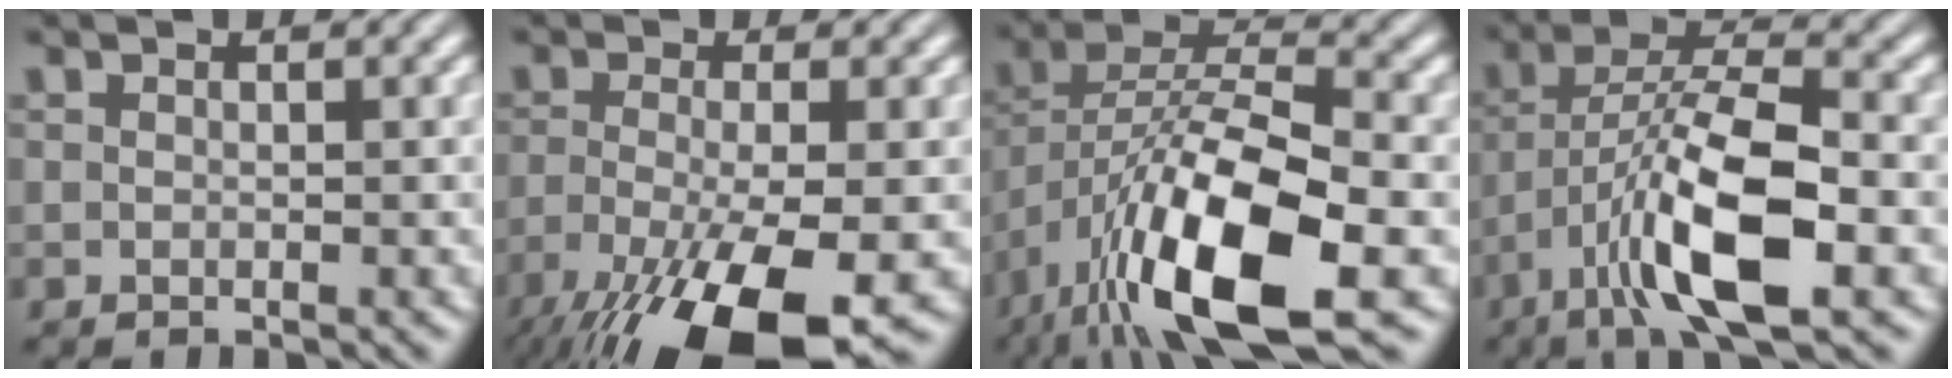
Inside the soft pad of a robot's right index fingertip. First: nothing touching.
{"total": 9.3, "force": [-4.7, 3.1, 7.4], "torque": [-0.137, -0.043, -0.049]}
{"total": 11.6, "force": [-3.0, 5.8, 9.6], "torque": [-0.189, -0.047, -0.024]}
{"total": 8.9, "force": [-1.3, 3.5, 8.1], "torque": [-0.146, -0.023, -0.011]}